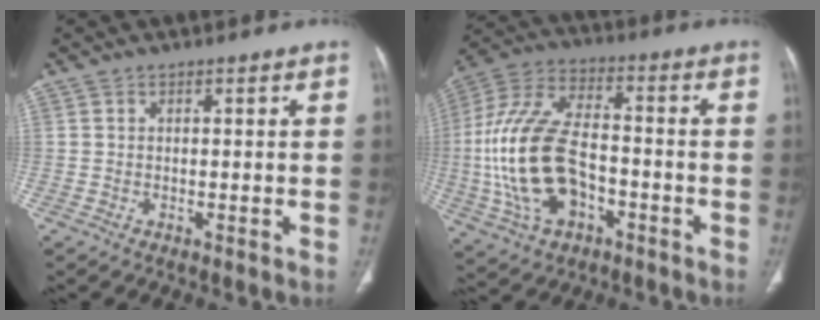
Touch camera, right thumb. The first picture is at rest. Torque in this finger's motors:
{"motor_torque": [2.83, 2.18, 2.53, -0.24, 0.86]}